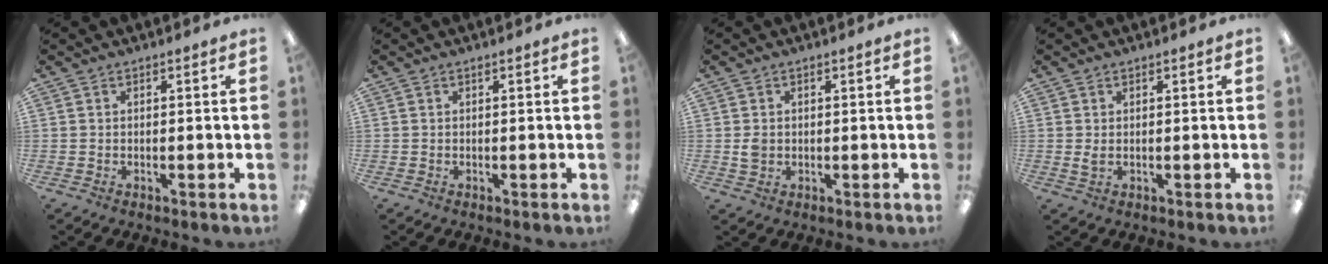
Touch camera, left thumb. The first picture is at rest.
{"total": 0.0}
{"total": 2.2, "force": [0.2, 1.8, 1.2], "torque": [-0.015, 0.001, 0.002]}
{"total": 1.6, "force": [0.4, 0.8, 1.4], "torque": [-0.028, -0.005, 0.003]}